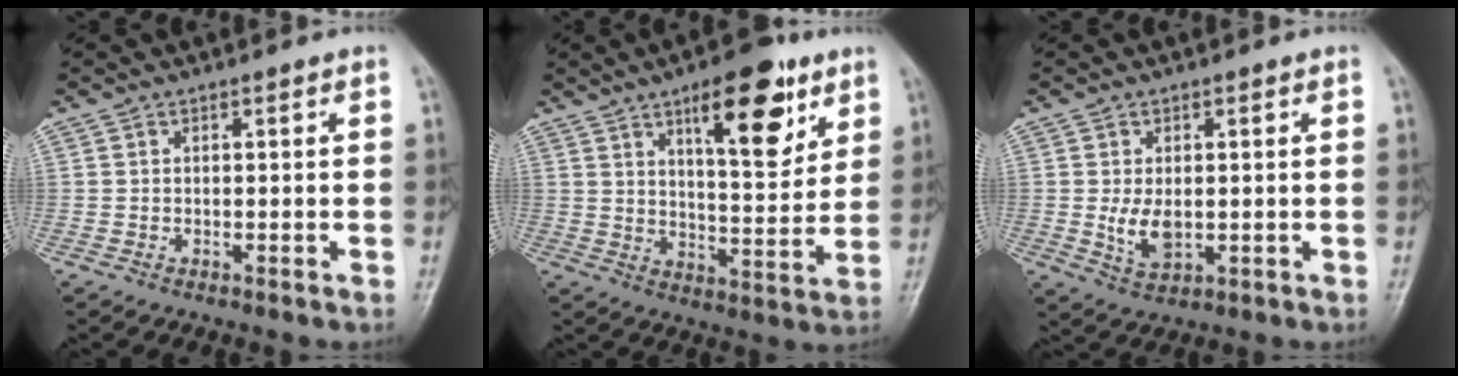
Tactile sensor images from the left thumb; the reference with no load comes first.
{"total": 15.7, "force": [8.3, 5.9, 11.9], "torque": [-0.138, -0.041, 0.125]}
{"total": 5.3, "force": [-0.1, 3.4, 4.2], "torque": [-0.068, -0.012, 0.005]}